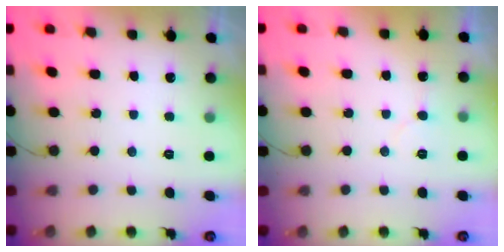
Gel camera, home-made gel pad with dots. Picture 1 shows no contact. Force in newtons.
{"total": 4.4, "press": 4.3, "slide": 0.4}